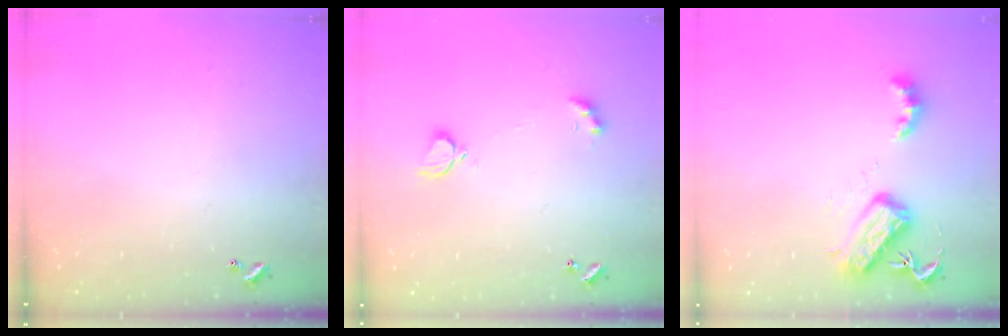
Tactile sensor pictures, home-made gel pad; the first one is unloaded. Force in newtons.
{"total": 2.9, "press": 2.9, "slide": 0.6}
{"total": 6.1, "press": 6.0, "slide": 0.5}